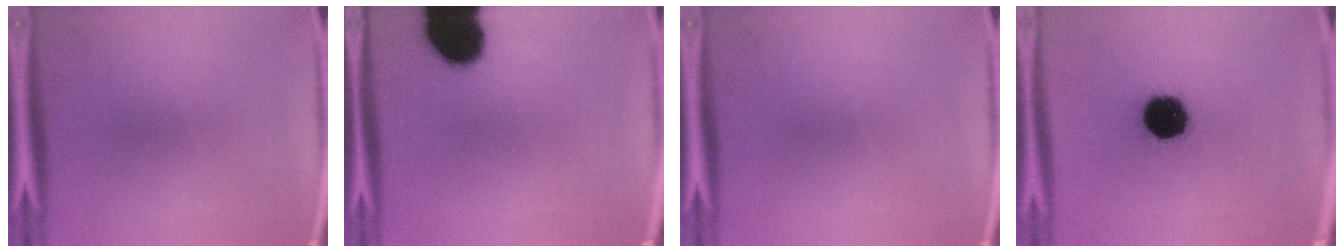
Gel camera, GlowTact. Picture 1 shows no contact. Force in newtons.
{"total": 15.7}
{"total": 0.0}
{"total": 14.0}